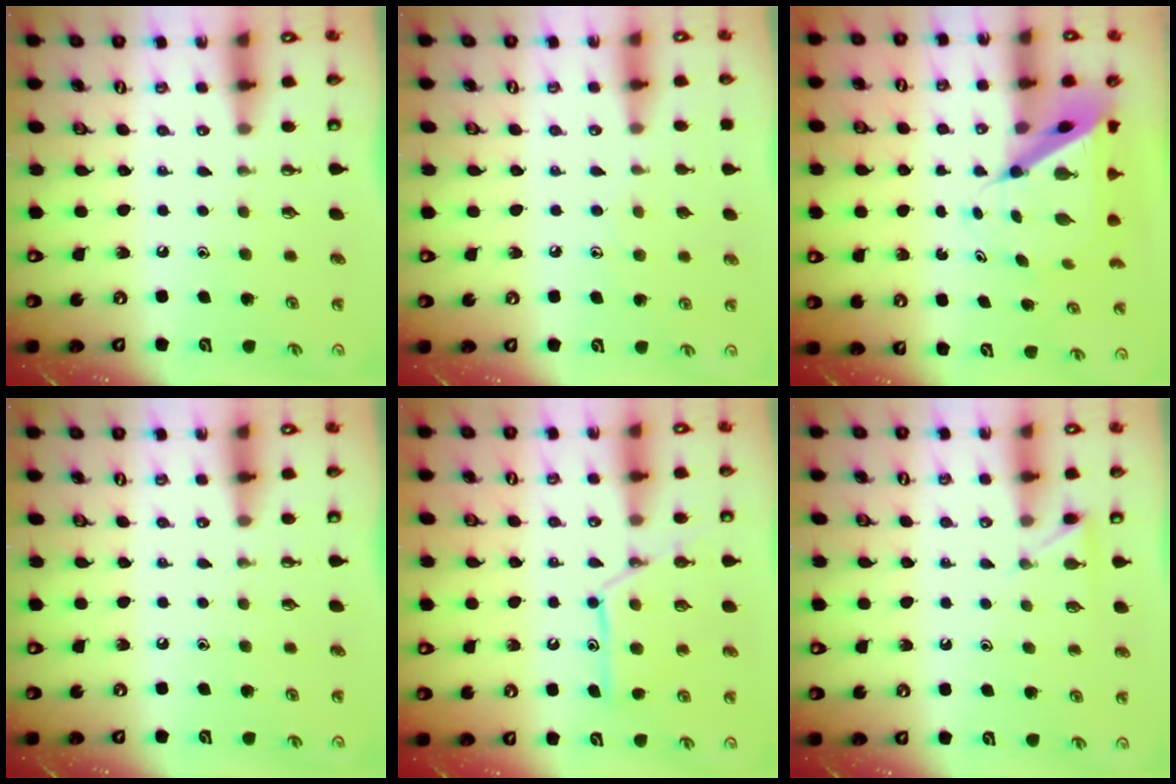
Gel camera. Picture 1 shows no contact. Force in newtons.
{"total": 6.0, "press": 6.0, "slide": 0.5}
{"total": 8.7, "press": 8.7, "slide": 0.8}
{"total": 0.0}
{"total": 12.5, "press": 12.5, "slide": 1.0}
{"total": 3.9, "press": 3.9, "slide": 0.4}